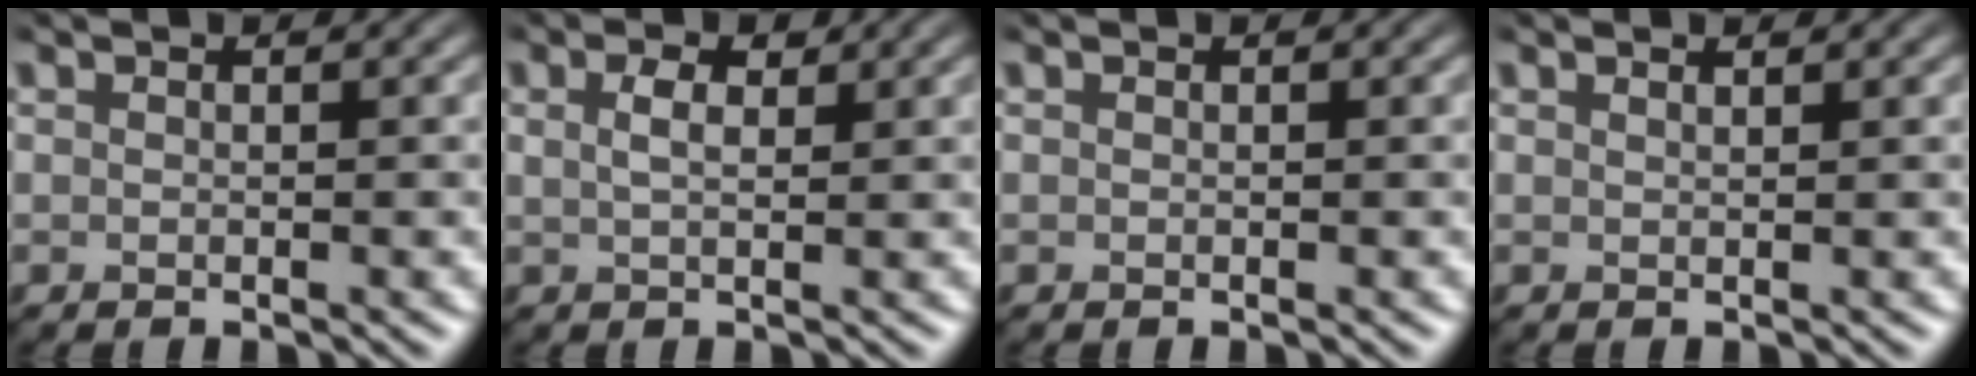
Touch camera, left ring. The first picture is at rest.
{"total": 2.0, "force": [0.9, 0.9, 1.5], "torque": [-0.033, 0.004, 0.016]}
{"total": 0.0}
{"total": 0.8, "force": [0.7, 0.2, 0.4], "torque": [-0.003, 0.000, 0.008]}